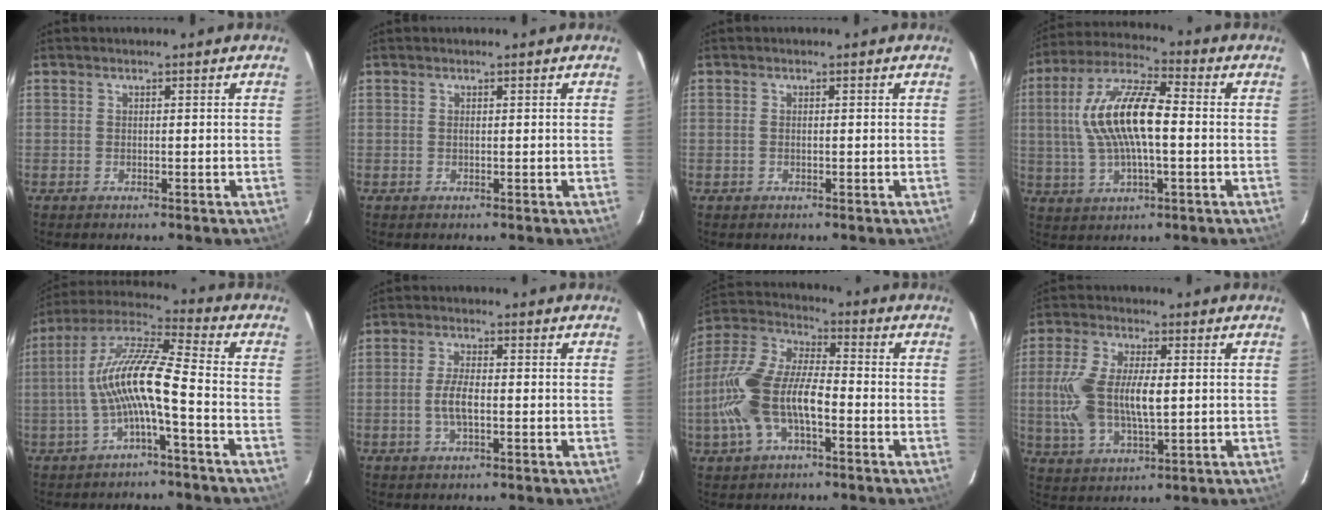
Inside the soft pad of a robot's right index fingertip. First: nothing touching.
{"total": 0.0}
{"total": 0.7, "force": [-0.1, 0.4, 0.6], "torque": [-0.015, 0.000, -0.002]}
{"total": 14.8, "force": [0.5, 5.1, 13.8], "torque": [-0.276, 0.018, 0.005]}
{"total": 12.1, "force": [-2.9, 1.5, 11.7], "torque": [-0.236, 0.016, -0.055]}
{"total": 4.4, "force": [-1.0, 1.5, 4.0], "torque": [-0.081, -0.001, -0.017]}
{"total": 16.2, "force": [-4.4, 7.0, 13.9], "torque": [-0.299, 0.004, -0.086]}
{"total": 12.7, "force": [0.3, 5.8, 11.3], "torque": [-0.238, 0.000, 0.009]}